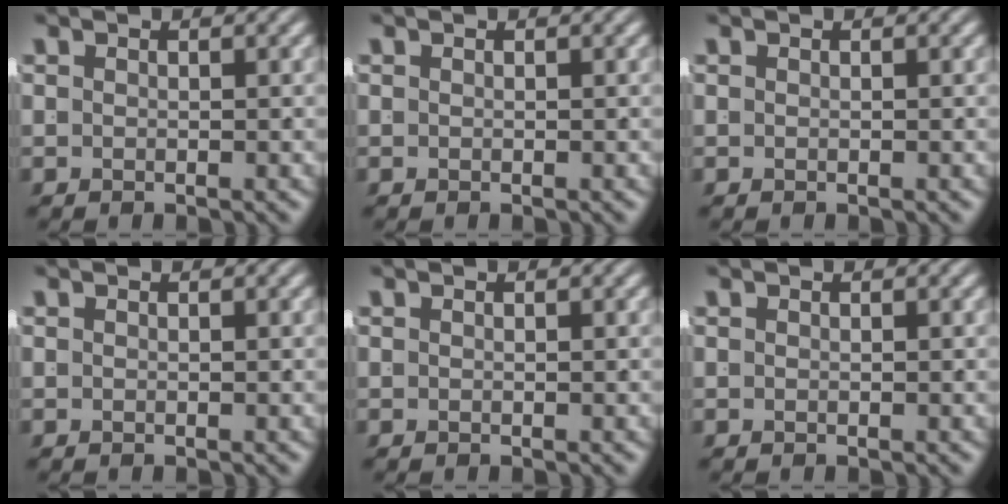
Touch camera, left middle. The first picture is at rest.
{"total": 0.0}
{"total": 0.0}
{"total": 0.0}
{"total": 0.0}
{"total": 0.0}